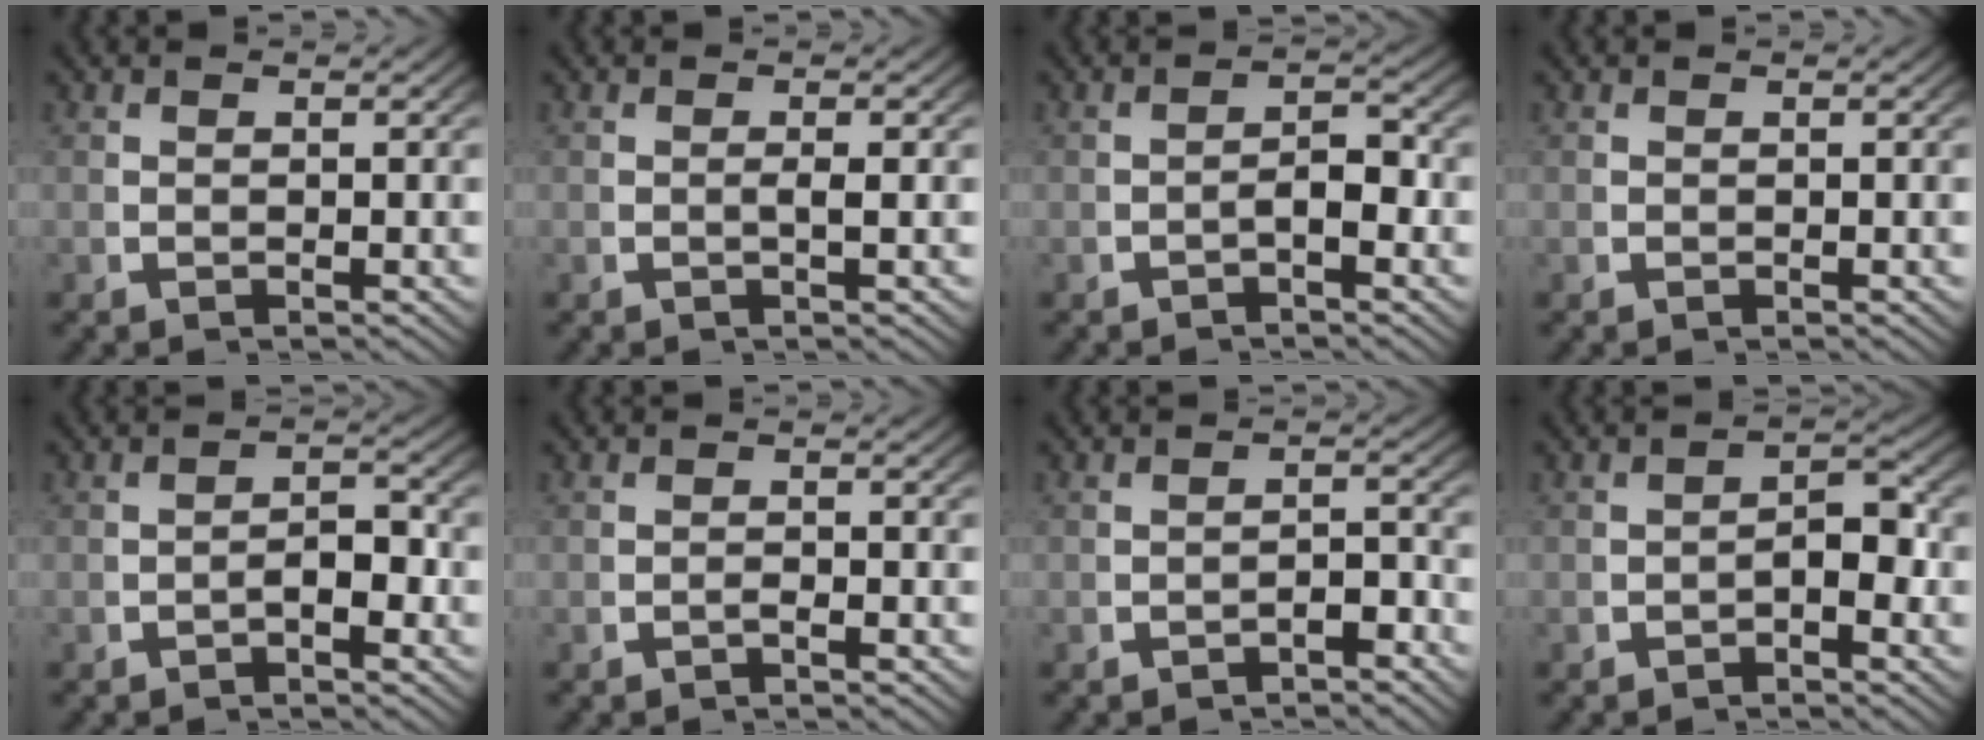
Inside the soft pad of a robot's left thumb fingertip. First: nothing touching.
{"total": 1.0, "force": [0.0, 0.3, 1.0], "torque": [-0.023, 0.001, -0.002]}
{"total": 2.5, "force": [-0.9, 1.0, 2.0], "torque": [-0.038, -0.006, -0.011]}
{"total": 0.0}
{"total": 2.3, "force": [-1.0, 1.0, 1.8], "torque": [-0.030, -0.007, -0.014]}
{"total": 0.8, "force": [-0.7, 0.1, 0.3], "torque": [-0.007, 0.000, -0.014]}
{"total": 2.0, "force": [-1.7, 0.5, 0.8], "torque": [-0.014, -0.007, -0.024]}
{"total": 2.7, "force": [-0.9, 1.2, 2.3], "torque": [-0.037, -0.004, -0.012]}